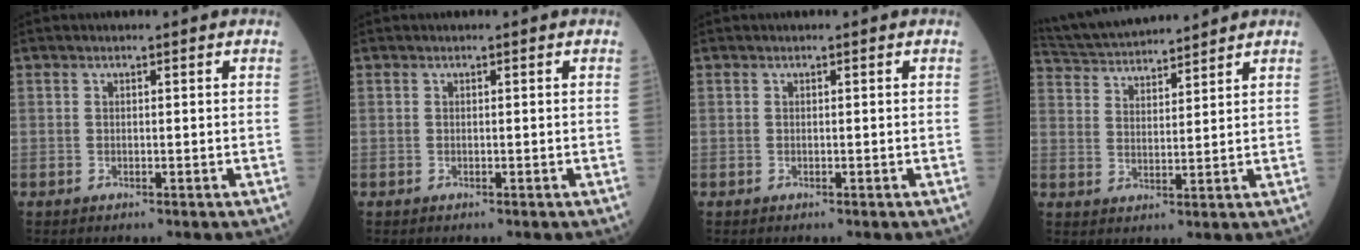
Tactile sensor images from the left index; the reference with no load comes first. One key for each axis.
{"total": 0.0}
{"total": 0.0}
{"total": 11.6, "fx": 11.1, "fy": 0.9, "fz": 3.4, "tx": -0.077, "ty": 0.024, "tz": 0.192}